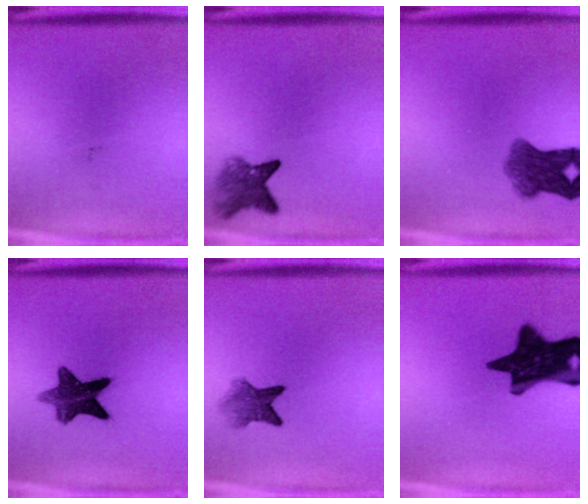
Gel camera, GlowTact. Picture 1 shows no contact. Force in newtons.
{"total": 4.9}
{"total": 6.5}
{"total": 10.1}
{"total": 4.7}
{"total": 15.6}